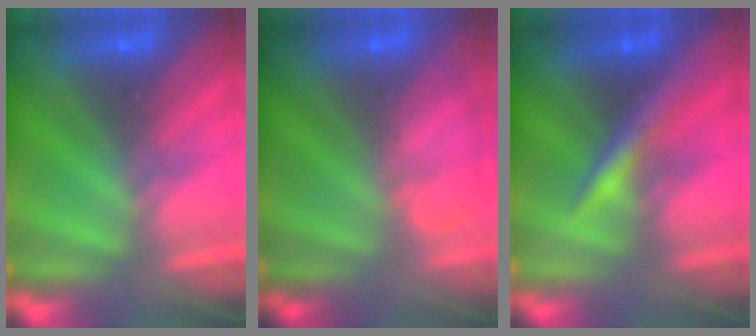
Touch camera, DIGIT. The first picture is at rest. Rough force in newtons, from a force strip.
{"total": 8.5}
{"total": 3.6}